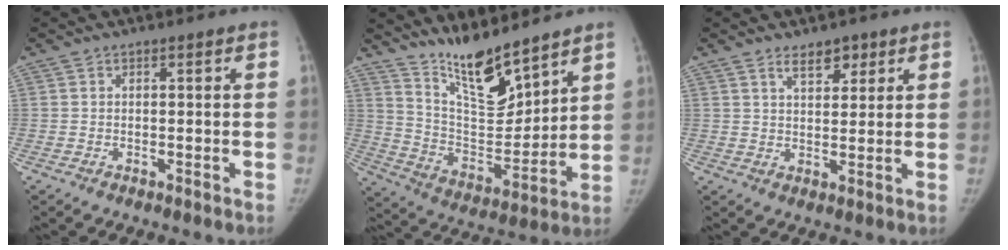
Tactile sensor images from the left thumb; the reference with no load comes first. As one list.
[{"total": 14.6, "force": [12.0, 3.7, 7.5], "torque": [-0.094, -0.090, 0.226]}, {"total": 4.5, "force": [2.9, 2.4, 2.3], "torque": [-0.012, -0.019, 0.048]}]